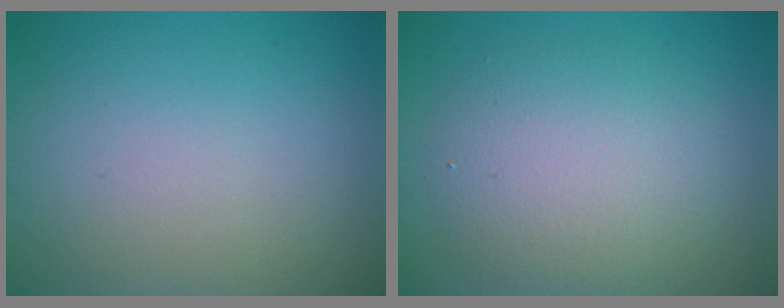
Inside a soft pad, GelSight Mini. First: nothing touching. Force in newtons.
{"total": 5.1, "press": 5.0, "slide": 0.4}